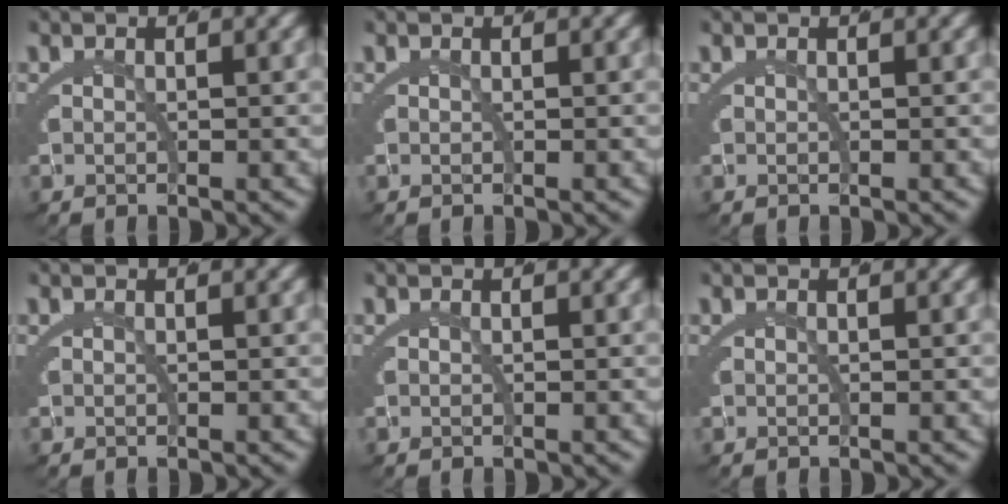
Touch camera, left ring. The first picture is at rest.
{"total": 0.0}
{"total": 0.0}
{"total": 0.0}
{"total": 0.0}
{"total": 0.0}